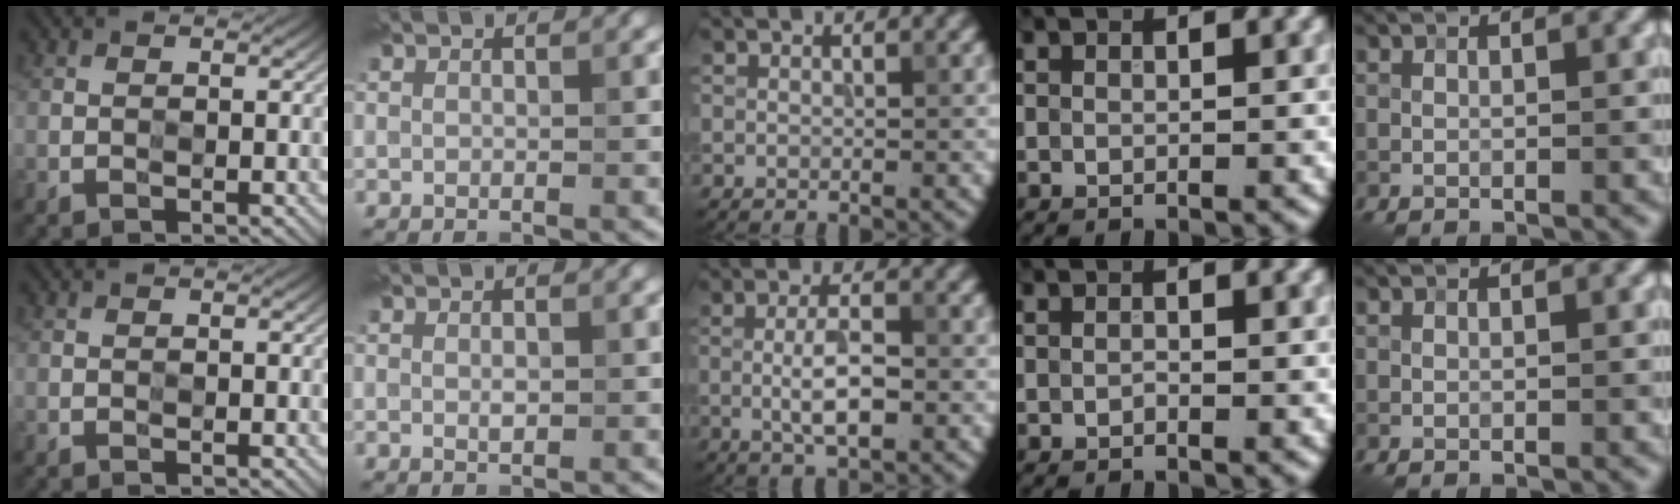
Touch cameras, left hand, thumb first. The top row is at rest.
{"index": {"total": 0.8, "force": [-0.1, 0.4, 0.7], "torque": [-0.015, -0.003, 0.000]}, "middle": {"total": 3.8, "force": [-0.4, 1.2, 3.6], "torque": [-0.069, -0.002, -0.009]}}